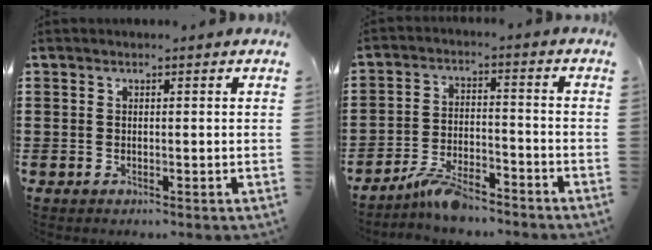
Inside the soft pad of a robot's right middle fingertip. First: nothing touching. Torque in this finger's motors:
{"motor_torque": [-0.06, -0.19, 0.19, 0.08]}